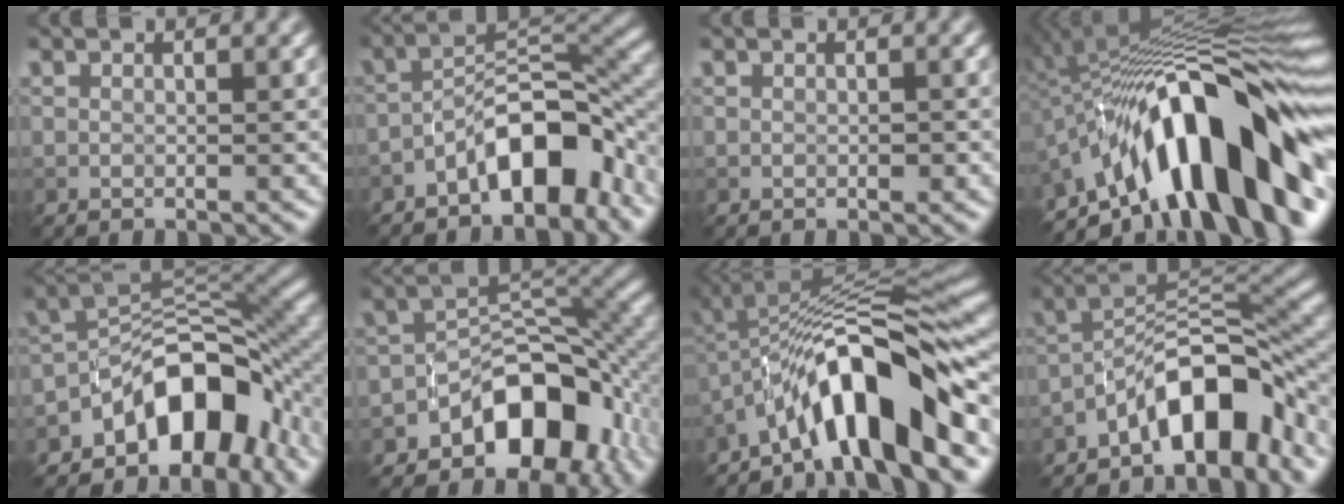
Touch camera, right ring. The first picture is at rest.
{"total": 7.8, "force": [-4.5, 3.0, 5.6], "torque": [-0.072, 0.018, -0.084]}
{"total": 0.6, "force": [-0.1, 0.4, 0.5], "torque": [-0.008, -0.001, -0.001]}
{"total": 16.7, "force": [-5.4, 6.5, 14.4], "torque": [-0.185, 0.040, -0.104]}
{"total": 10.1, "force": [-5.8, 5.3, 6.4], "torque": [-0.068, 0.007, -0.104]}
{"total": 9.5, "force": [-5.0, 5.6, 5.8], "torque": [-0.058, 0.005, -0.082]}
{"total": 10.8, "force": [-5.9, 2.5, 8.7], "torque": [-0.120, 0.019, -0.112]}
{"total": 8.9, "force": [-5.6, 3.0, 6.2], "torque": [-0.078, 0.019, -0.102]}